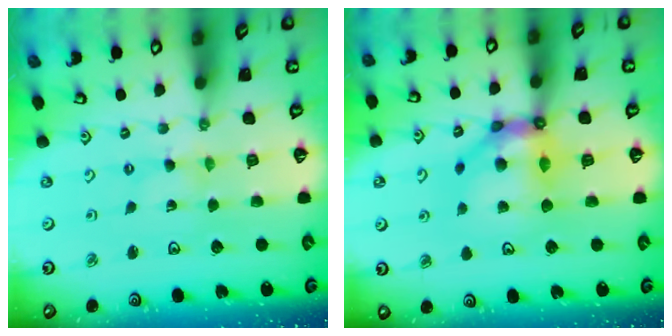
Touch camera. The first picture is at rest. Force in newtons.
{"total": 12.0, "press": 11.7, "slide": 2.4}